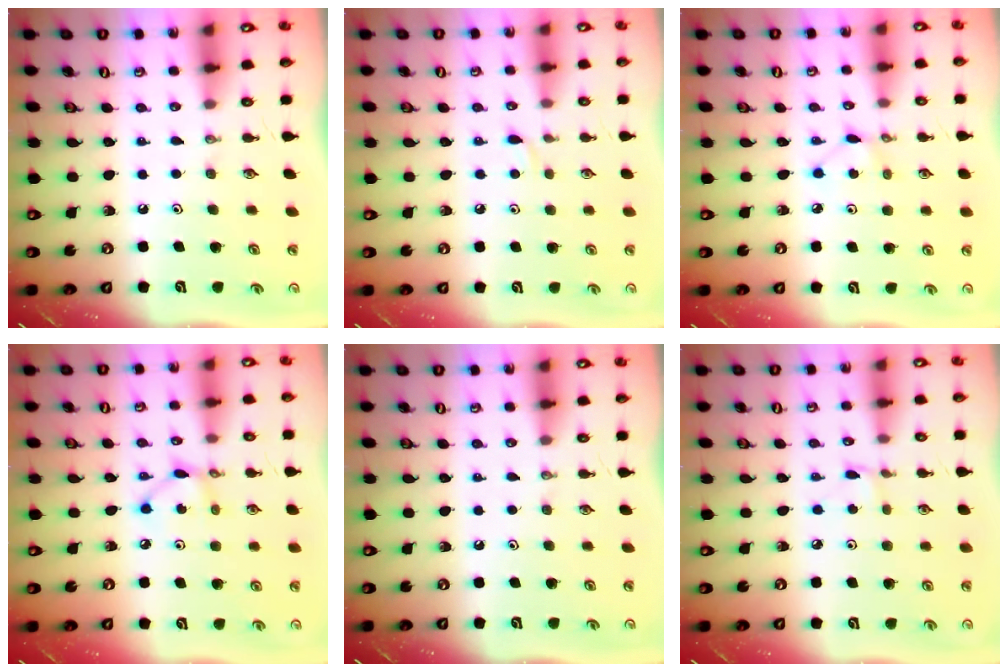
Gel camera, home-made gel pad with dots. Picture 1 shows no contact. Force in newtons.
{"total": 3.2, "press": 3.1, "slide": 0.4}
{"total": 2.8, "press": 2.8, "slide": 0.3}
{"total": 4.7, "press": 4.7, "slide": 0.2}
{"total": 0.0}
{"total": 1.6, "press": 1.6, "slide": 0.2}